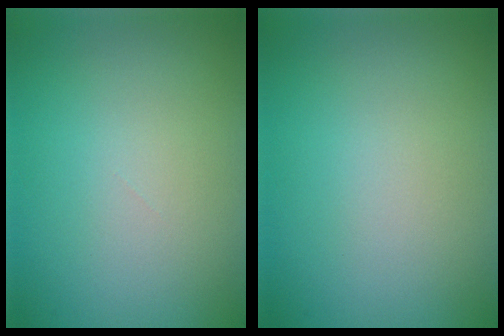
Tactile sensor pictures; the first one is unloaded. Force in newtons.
{"total": 0.0}